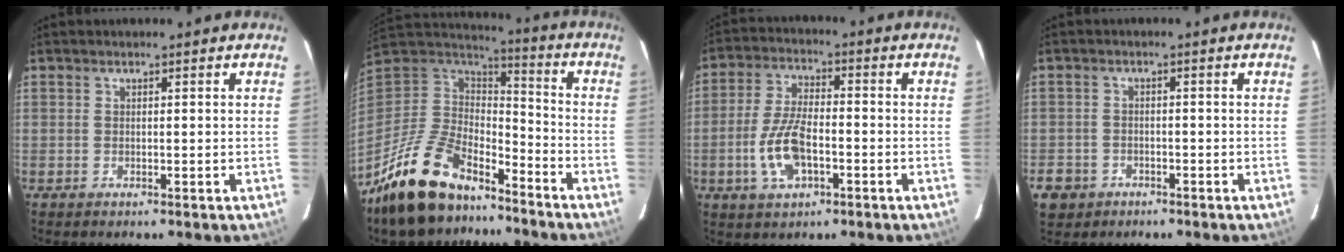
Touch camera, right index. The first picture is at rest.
{"total": 21.2, "force": [-15.3, 9.6, 11.0], "torque": [-0.243, -0.009, -0.262]}
{"total": 9.5, "force": [-3.1, 4.4, 7.8], "torque": [-0.166, 0.004, -0.054]}
{"total": 5.4, "force": [-2.6, 4.6, 1.3], "torque": [-0.053, 0.011, -0.039]}